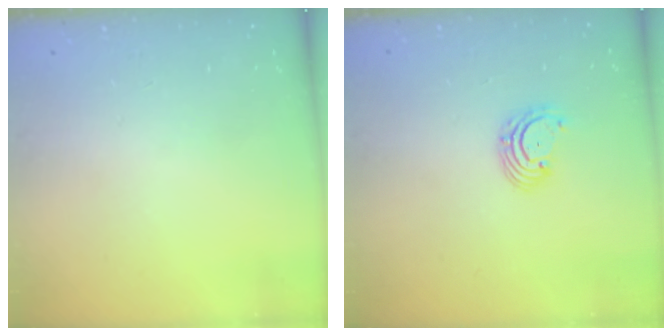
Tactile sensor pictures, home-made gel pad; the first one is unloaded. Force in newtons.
{"total": 2.9, "press": 2.9, "slide": 0.3}